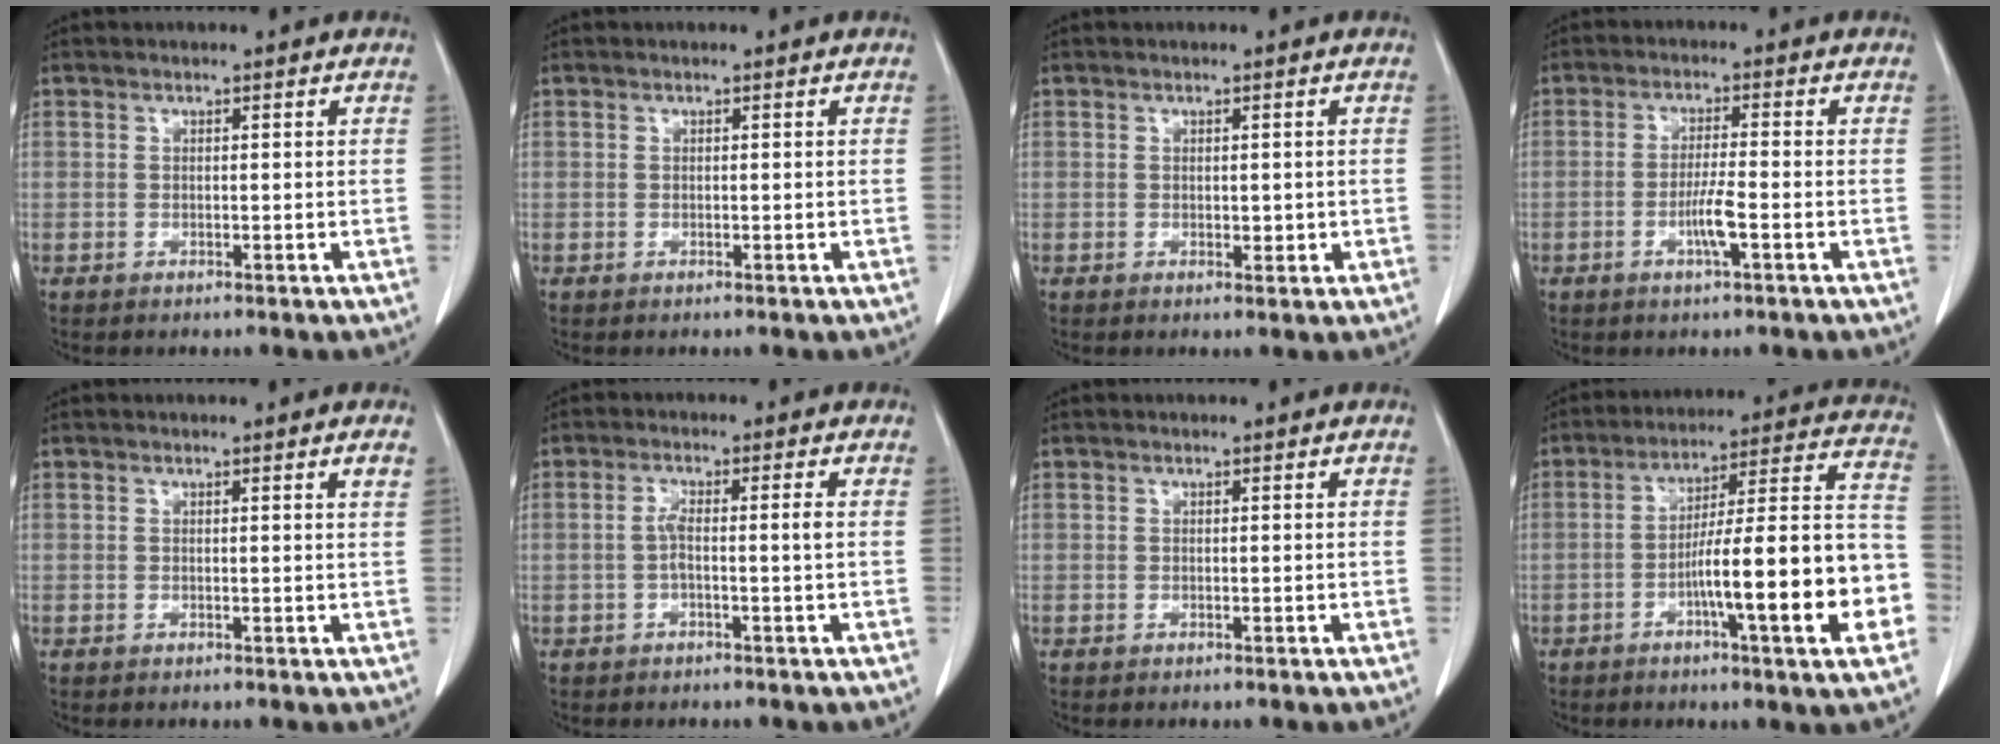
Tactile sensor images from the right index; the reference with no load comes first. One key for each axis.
{"total": 0.0}
{"total": 1.4, "fx": 0.0, "fy": 0.9, "fz": 1.2, "tx": -0.013, "ty": -0.002, "tz": 0.003}
{"total": 4.2, "fx": -1.5, "fy": 0.0, "fz": 3.9, "tx": -0.074, "ty": -0.005, "tz": -0.030}
{"total": 1.0, "fx": 0.6, "fy": -0.3, "fz": 0.7, "tx": -0.014, "ty": -0.005, "tz": 0.007}
{"total": 2.9, "fx": -0.4, "fy": 0.0, "fz": 2.9, "tx": -0.054, "ty": 0.006, "tz": -0.007}
{"total": 0.0}
{"total": 18.9, "fx": -5.8, "fy": 1.0, "fz": 18.0, "tx": -0.217, "ty": 0.020, "tz": -0.083}